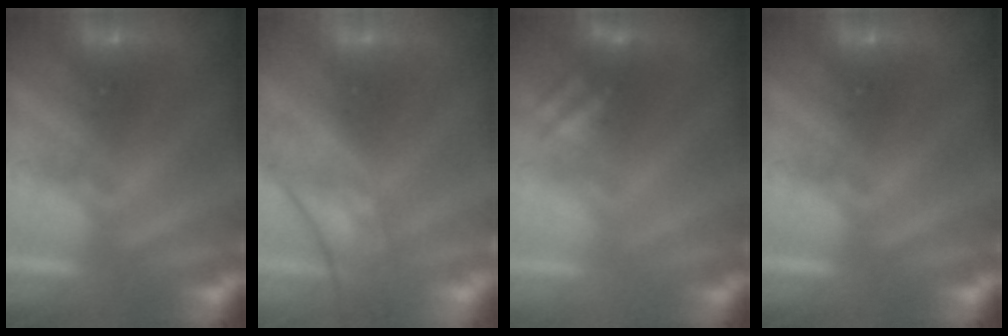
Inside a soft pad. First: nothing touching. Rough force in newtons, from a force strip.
{"total": 3.1}
{"total": 2.6}
{"total": 0.0}